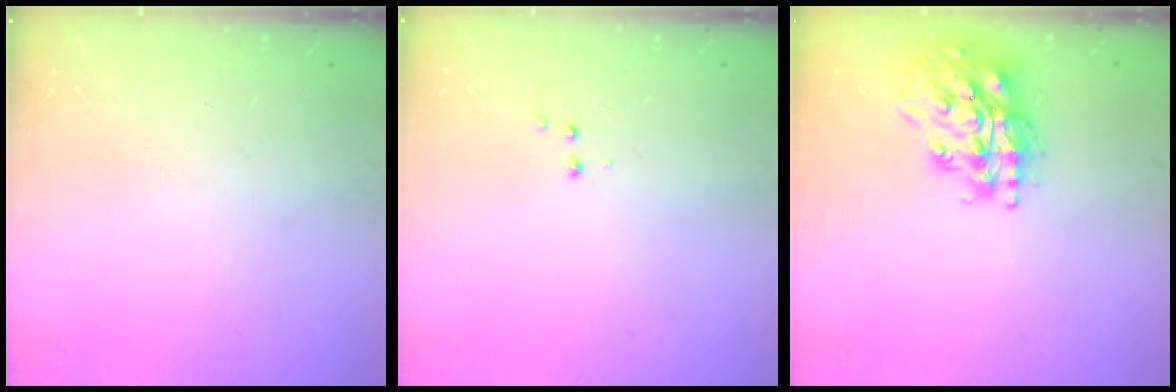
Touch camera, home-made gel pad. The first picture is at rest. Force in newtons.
{"total": 2.6, "press": 2.5, "slide": 0.6}
{"total": 17.4, "press": 17.3, "slide": 2.4}